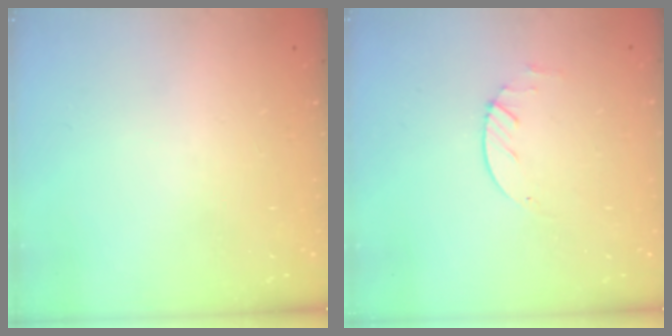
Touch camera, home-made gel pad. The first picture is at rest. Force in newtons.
{"total": 1.9, "press": 1.9, "slide": 0.3}